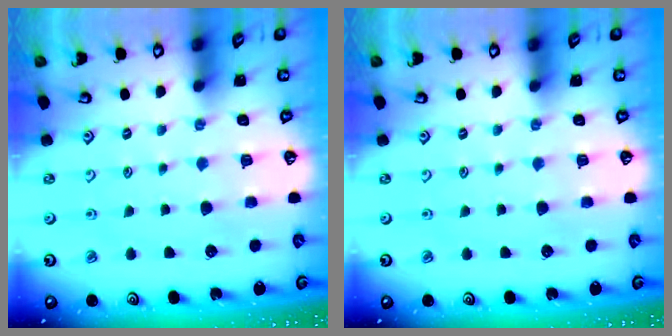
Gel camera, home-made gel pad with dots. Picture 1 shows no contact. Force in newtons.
{"total": 0.0}